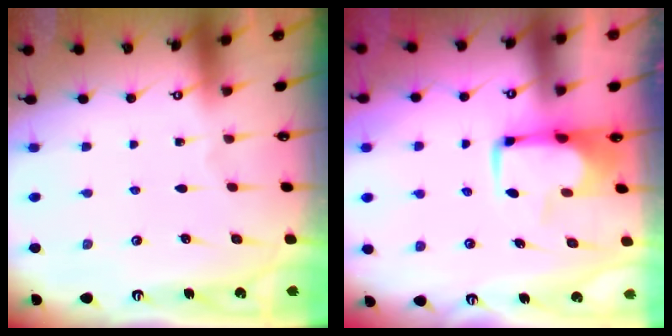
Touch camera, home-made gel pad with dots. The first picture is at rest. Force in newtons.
{"total": 1.2, "press": 1.0, "slide": 0.6}